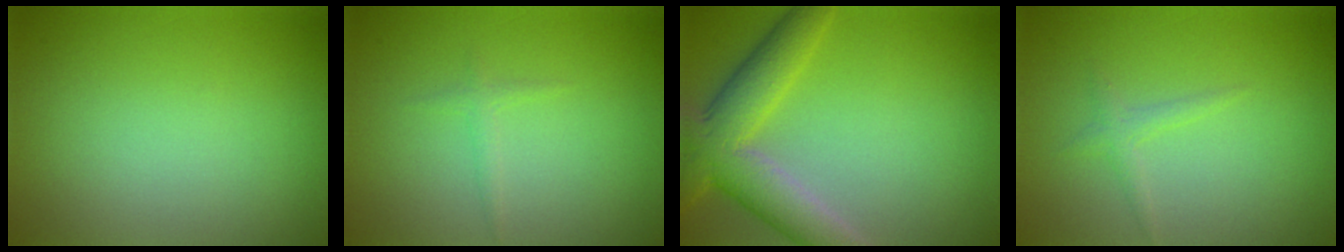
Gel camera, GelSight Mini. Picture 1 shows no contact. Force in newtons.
{"total": 0.8, "press": 0.8, "slide": 0.0}
{"total": 6.5, "press": 6.5, "slide": 0.4}
{"total": 1.0, "press": 1.0, "slide": 0.1}